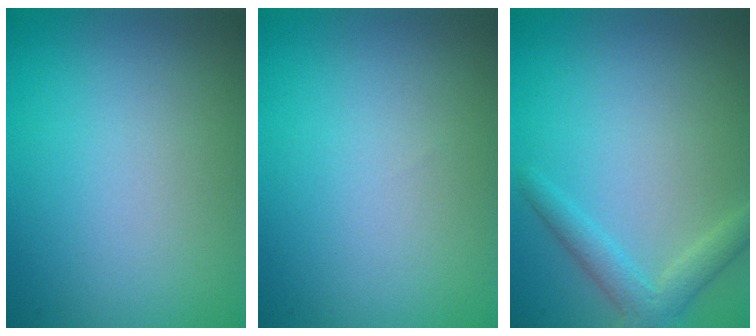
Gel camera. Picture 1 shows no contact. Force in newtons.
{"total": 0.0}
{"total": 2.6, "press": 2.6, "slide": 0.1}